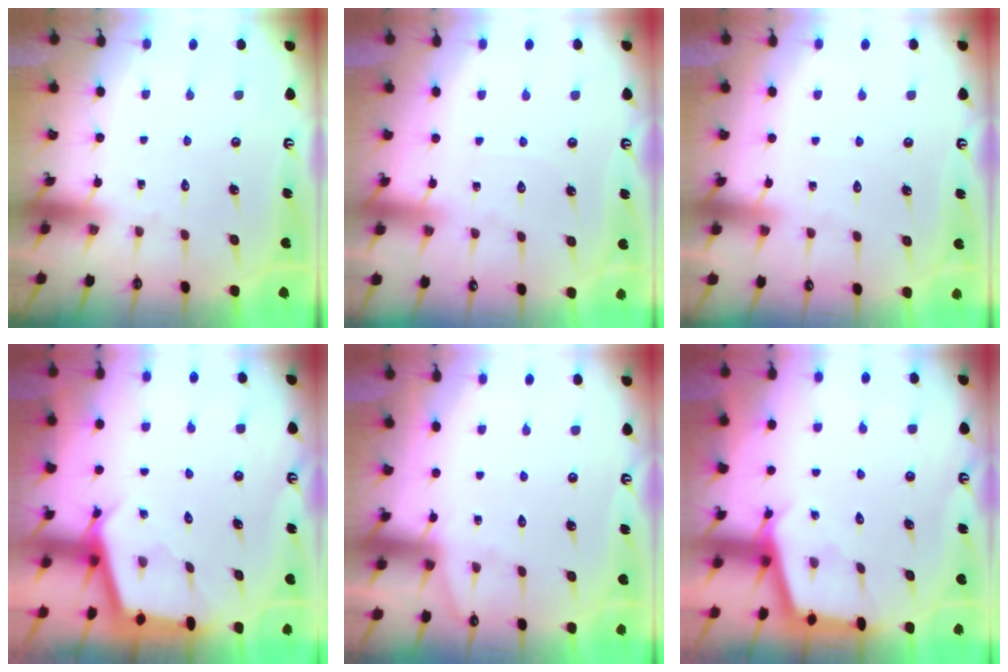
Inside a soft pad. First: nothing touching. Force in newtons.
{"total": 2.0, "press": 2.0, "slide": 0.3}
{"total": 1.6, "press": 1.6, "slide": 0.3}
{"total": 2.5, "press": 2.5, "slide": 0.1}
{"total": 2.4, "press": 2.4, "slide": 0.4}
{"total": 2.8, "press": 2.8, "slide": 0.3}